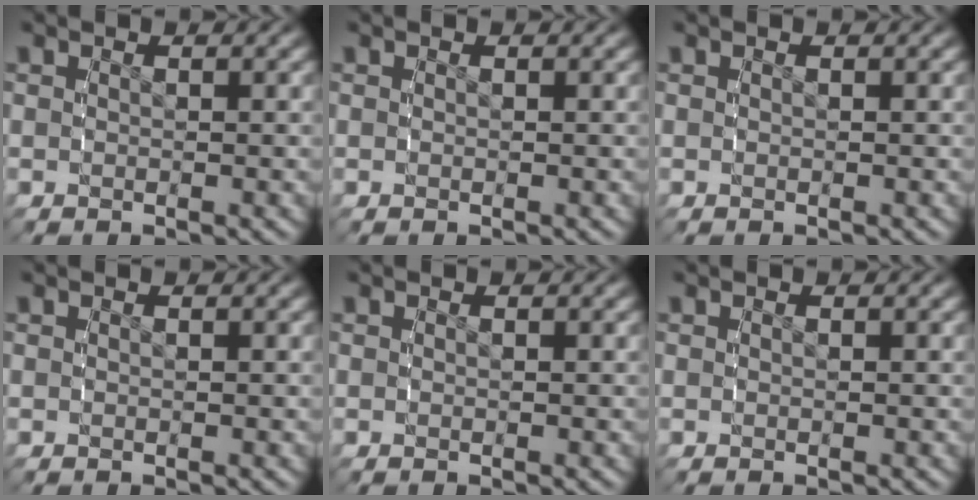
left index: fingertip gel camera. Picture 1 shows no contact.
{"total": 0.0}
{"total": 0.0}
{"total": 0.0}
{"total": 0.0}
{"total": 0.0}